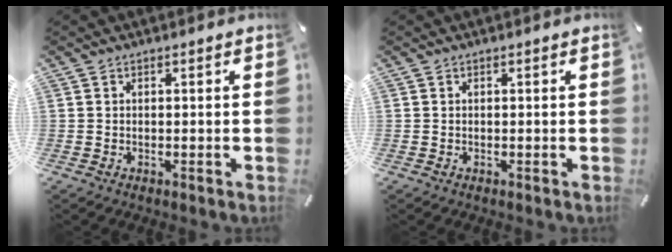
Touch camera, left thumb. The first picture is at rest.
{"total": 0.0}